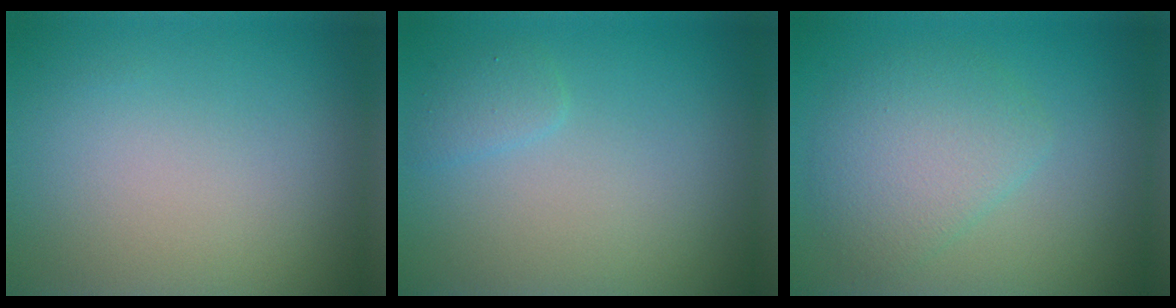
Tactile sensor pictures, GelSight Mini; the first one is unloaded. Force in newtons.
{"total": 1.1, "press": 1.1, "slide": 0.1}
{"total": 4.0, "press": 4.0, "slide": 0.1}